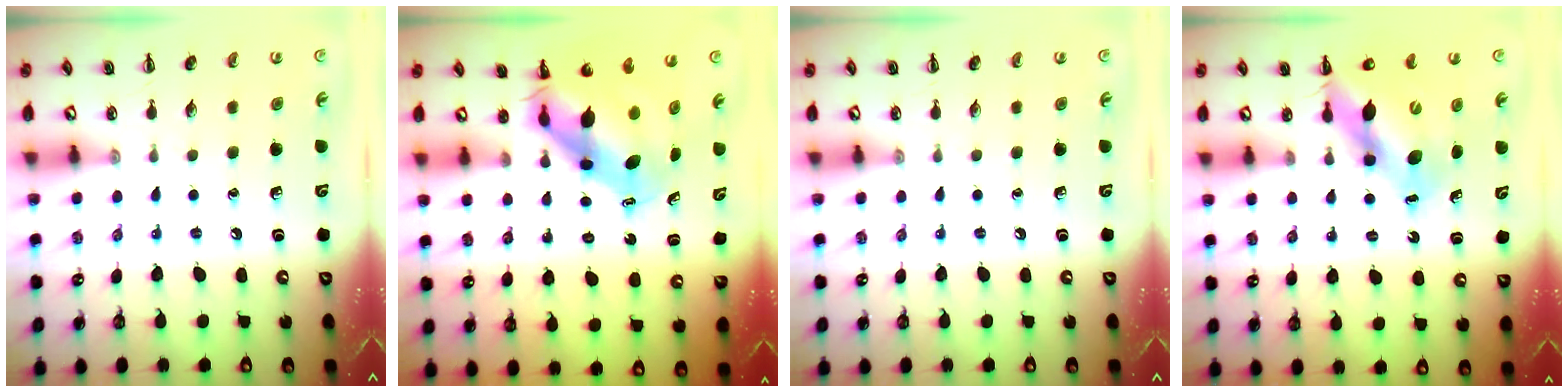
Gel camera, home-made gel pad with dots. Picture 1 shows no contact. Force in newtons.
{"total": 7.8, "press": 7.5, "slide": 2.0}
{"total": 0.0}
{"total": 10.7, "press": 10.3, "slide": 2.7}